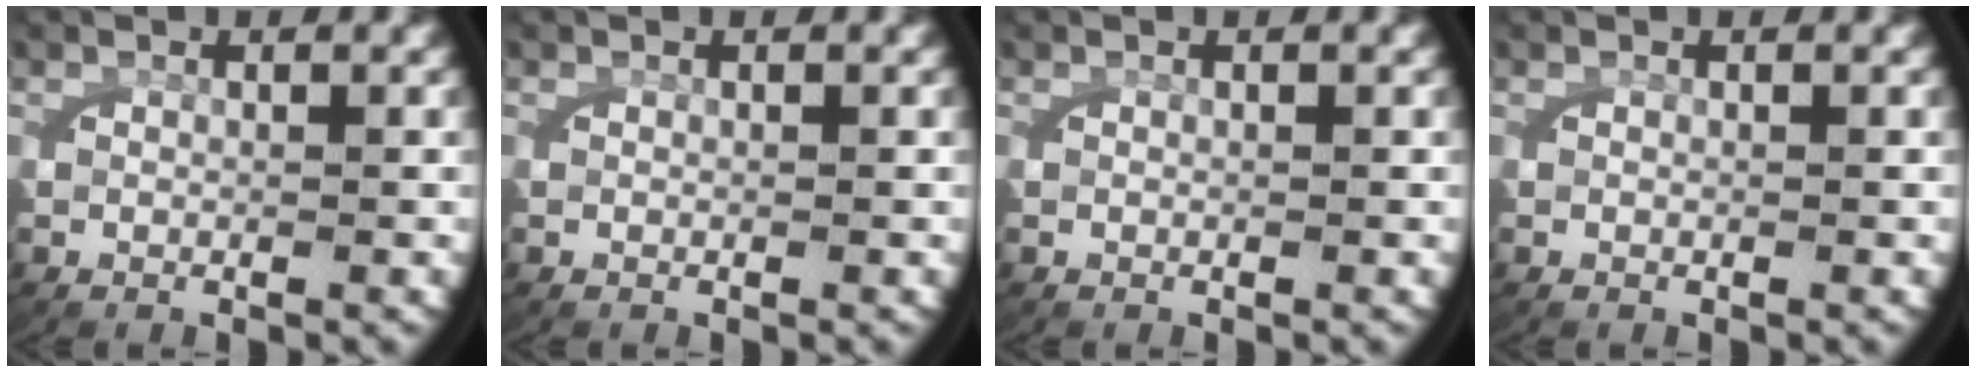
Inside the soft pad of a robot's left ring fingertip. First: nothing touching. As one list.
[{"total": 0.0}, {"total": 0.0}, {"total": 0.0}]